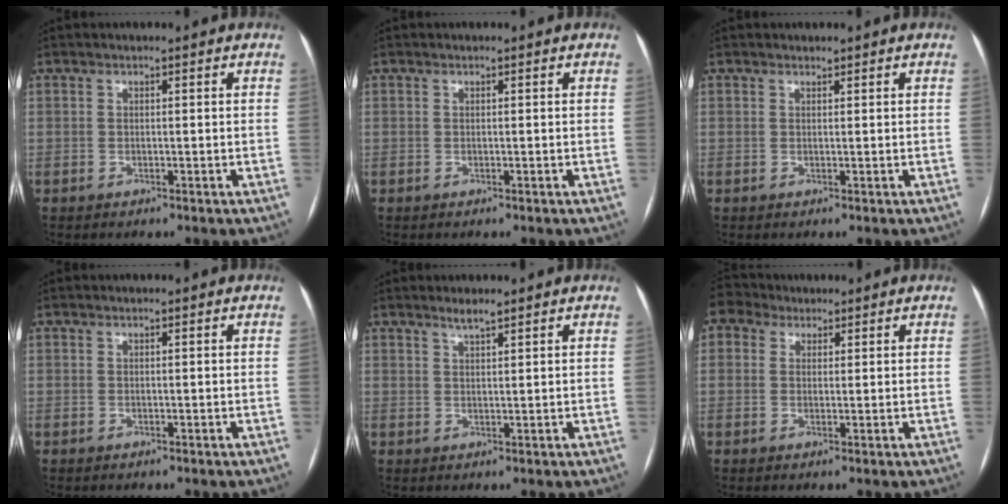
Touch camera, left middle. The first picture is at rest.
{"total": 0.0}
{"total": 0.5, "force": [0.5, 0.1, 0.2], "torque": [-0.012, 0.002, 0.010]}
{"total": 0.0}
{"total": 1.9, "force": [1.6, 0.0, 1.1], "torque": [-0.025, 0.001, 0.033]}
{"total": 3.0, "force": [2.2, 2.0, -0.1], "torque": [-0.002, 0.018, 0.039]}